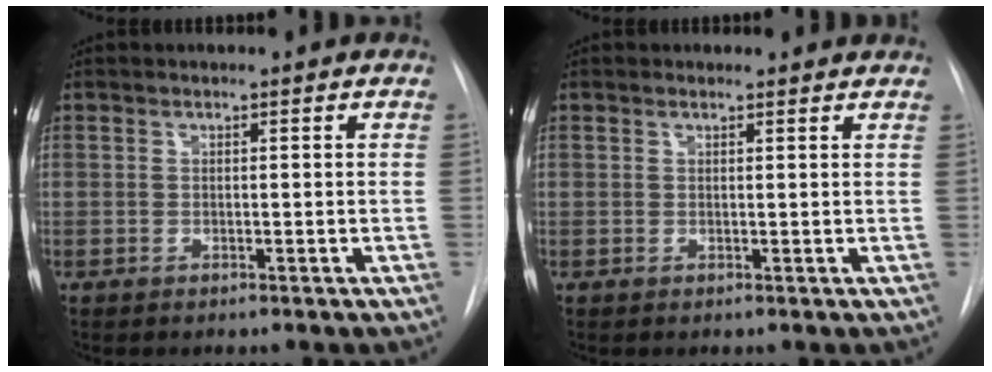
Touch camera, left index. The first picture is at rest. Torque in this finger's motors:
{"motor_torque": [0.79, -0.72, 0.07, 0.01]}